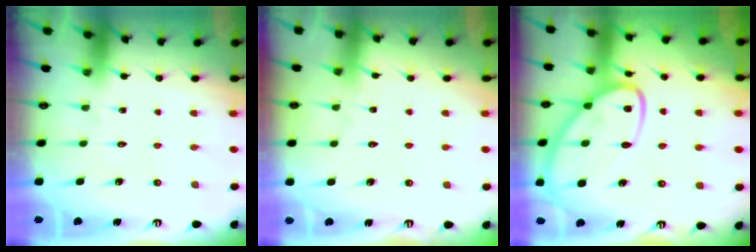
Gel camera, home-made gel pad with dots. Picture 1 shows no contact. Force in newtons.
{"total": 2.8, "press": 2.8, "slide": 0.3}
{"total": 13.7, "press": 13.6, "slide": 1.3}